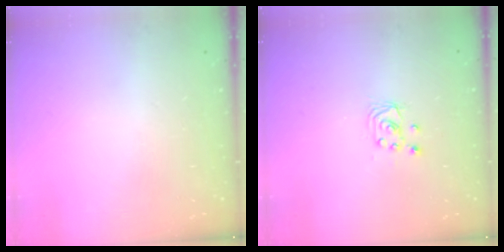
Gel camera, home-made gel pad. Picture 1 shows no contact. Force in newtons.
{"total": 2.4, "press": 2.4, "slide": 0.2}